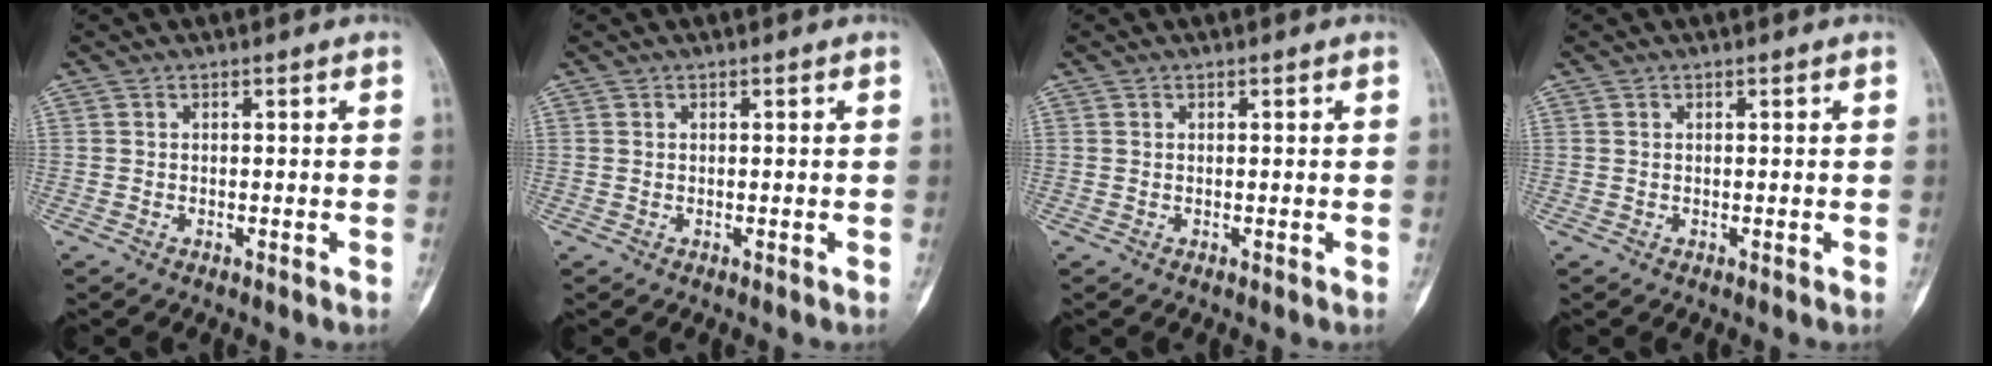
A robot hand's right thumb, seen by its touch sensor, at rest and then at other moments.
{"total": 0.0}
{"total": 0.0}
{"total": 0.0}